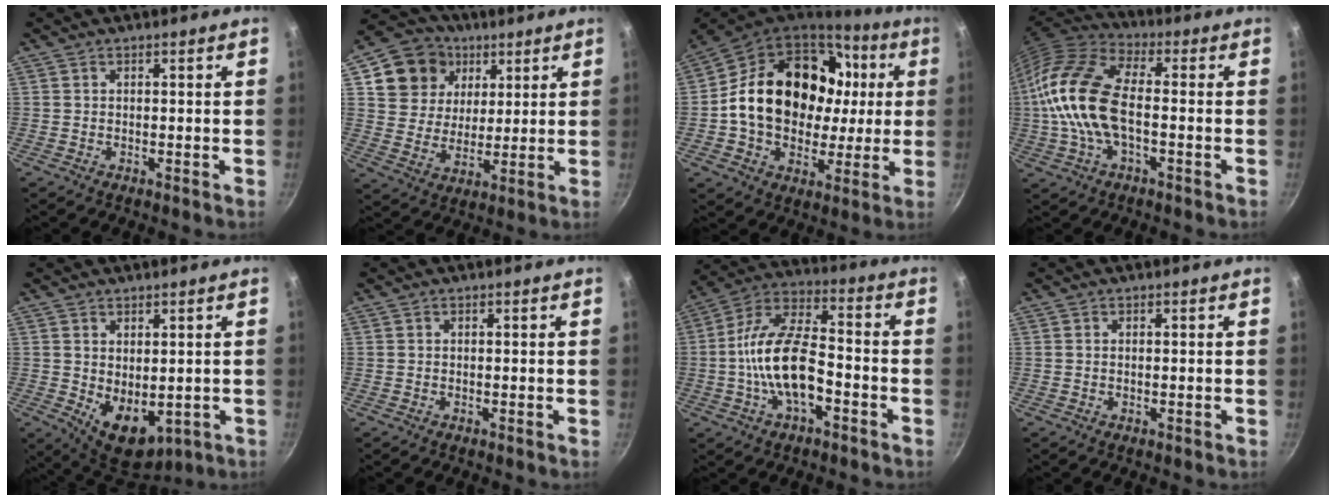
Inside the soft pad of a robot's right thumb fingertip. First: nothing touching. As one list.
[{"total": 13.2, "force": [5.6, 10.9, 4.8], "torque": [-0.055, -0.008, 0.094]}, {"total": 25.9, "force": [3.2, 19.5, 16.8], "torque": [-0.266, 0.033, 0.059]}, {"total": 17.2, "force": [-1.3, 8.9, 14.7], "torque": [-0.288, 0.033, -0.041]}, {"total": 9.1, "force": [-0.4, 5.8, 6.9], "torque": [-0.080, -0.018, 0.017]}, {"total": 0.0}, {"total": 15.6, "force": [-4.0, 7.4, 13.1], "torque": [-0.226, 0.047, -0.086]}, {"total": 0.0}]